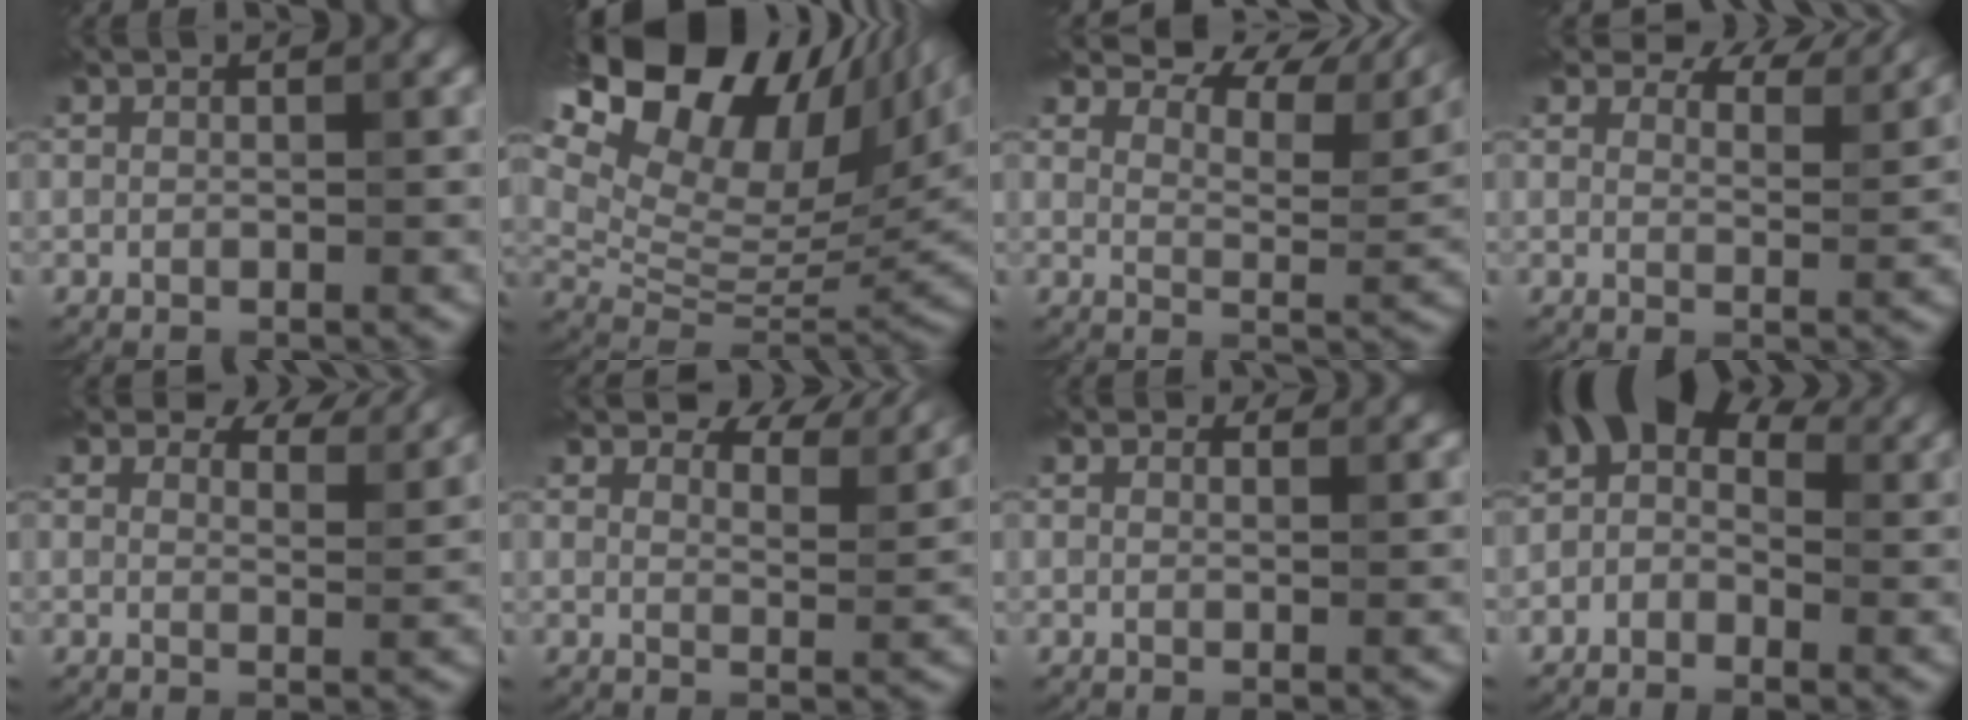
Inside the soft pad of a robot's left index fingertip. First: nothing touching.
{"total": 20.2, "force": [10.2, 10.7, 13.8], "torque": [-0.245, 0.060, 0.183]}
{"total": 9.6, "force": [7.9, 3.1, 4.6], "torque": [-0.072, 0.008, 0.117]}
{"total": 7.7, "force": [6.7, 2.5, 3.0], "torque": [-0.044, 0.005, 0.076]}
{"total": 6.5, "force": [5.6, 2.1, 2.6], "torque": [-0.036, 0.004, 0.064]}
{"total": 7.0, "force": [6.1, 2.0, 2.8], "torque": [-0.043, 0.008, 0.074]}
{"total": 2.4, "force": [2.2, 0.8, 0.5], "torque": [-0.013, 0.000, 0.023]}
{"total": 6.7, "force": [0.7, 4.7, 4.7], "torque": [-0.054, 0.020, -0.005]}